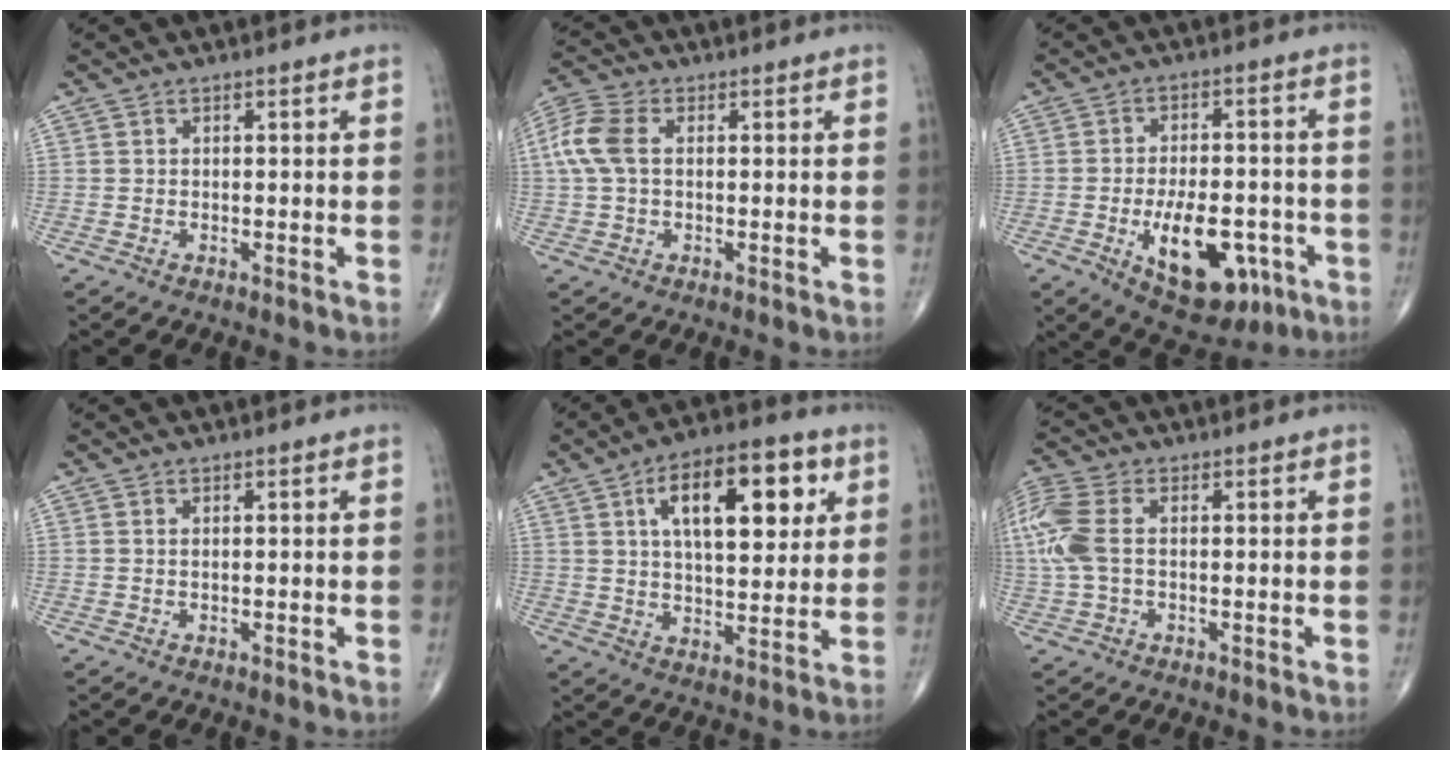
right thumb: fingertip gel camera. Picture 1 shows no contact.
{"total": 7.5, "force": [0.9, 4.6, 5.9], "torque": [-0.156, 0.023, 0.016]}
{"total": 14.8, "force": [-5.2, 7.7, 11.5], "torque": [-0.152, 0.017, -0.066]}
{"total": 0.0}
{"total": 17.3, "force": [6.1, 7.9, 14.2], "torque": [-0.182, -0.007, 0.091]}
{"total": 9.5, "force": [0.9, 5.5, 7.6], "torque": [-0.215, 0.020, 0.019]}